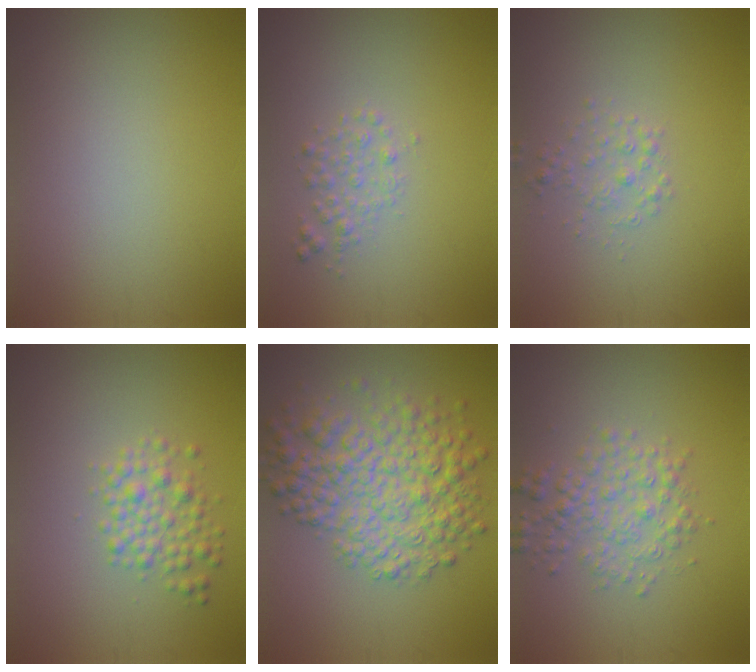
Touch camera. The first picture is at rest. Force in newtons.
{"total": 1.6, "press": 1.6, "slide": 0.1}
{"total": 1.5, "press": 1.5, "slide": 0.0}
{"total": 2.8, "press": 2.8, "slide": 0.1}
{"total": 7.4, "press": 7.4, "slide": 0.2}
{"total": 3.2, "press": 3.2, "slide": 0.1}